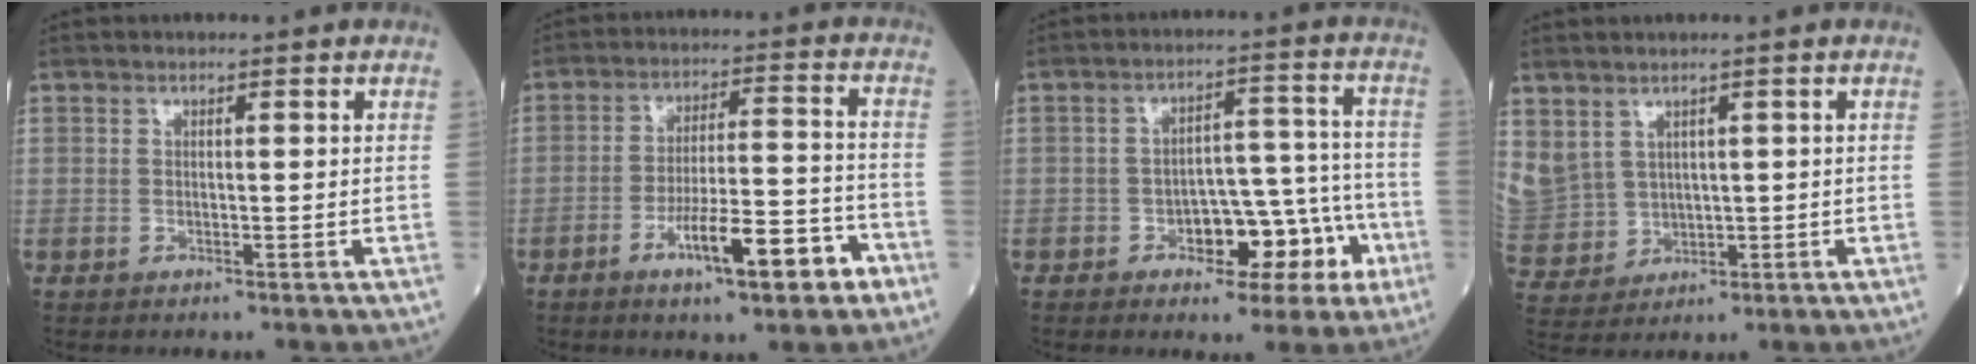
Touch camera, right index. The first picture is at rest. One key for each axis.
{"total": 11.4, "fx": -6.0, "fy": 2.0, "fz": 9.5, "tx": -0.153, "ty": 0.008, "tz": -0.092}
{"total": 9.8, "fx": -4.2, "fy": 5.2, "fz": 7.2, "tx": -0.089, "ty": 0.038, "tz": -0.052}
{"total": 11.7, "fx": 3.2, "fy": 10.2, "fz": 4.8, "tx": -0.165, "ty": 0.028, "tz": 0.093}